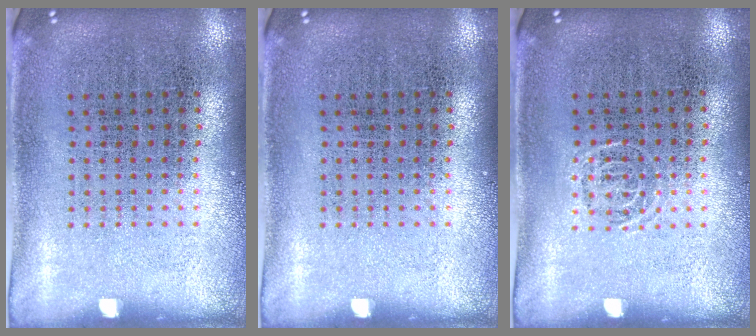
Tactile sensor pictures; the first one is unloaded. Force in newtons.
{"total": 0.0}
{"total": 0.5, "press": 0.4, "slide": 0.3}